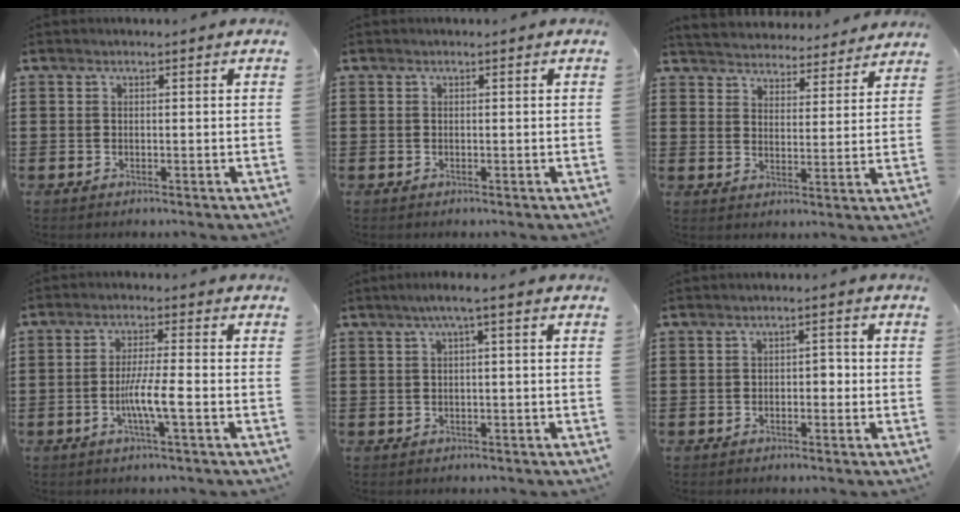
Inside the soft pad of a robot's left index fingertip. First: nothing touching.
{"total": 0.0}
{"total": 4.2, "force": [4.2, 0.1, -0.7], "torque": [-0.012, -0.032, 0.070]}
{"total": 5.8, "force": [-1.9, 0.3, 5.4], "torque": [-0.106, -0.008, -0.039]}
{"total": 2.0, "force": [-0.1, 0.0, 2.0], "torque": [-0.035, 0.000, -0.005]}
{"total": 2.0, "force": [-0.8, 1.1, 1.5], "torque": [-0.031, 0.006, -0.021]}